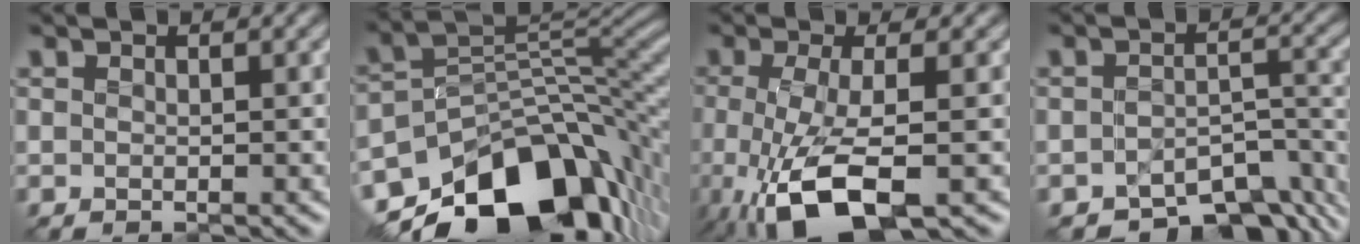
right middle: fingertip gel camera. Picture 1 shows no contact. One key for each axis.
{"total": 14.5, "fx": -8.1, "fy": 8.2, "fz": 8.8, "tx": -0.160, "ty": 0.000, "tz": -0.132}
{"total": 6.8, "fx": -3.1, "fy": 1.9, "fz": 5.8, "tx": -0.125, "ty": -0.010, "tz": -0.062}
{"total": 7.2, "fx": -5.9, "fy": 2.8, "fz": 3.1, "tx": -0.029, "ty": -0.016, "tz": -0.089}